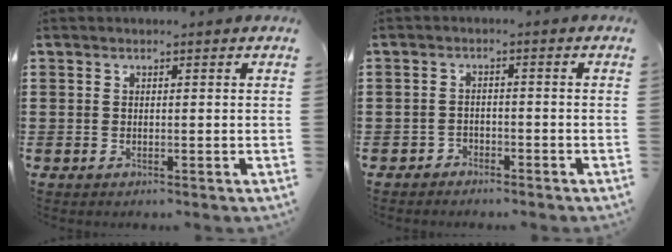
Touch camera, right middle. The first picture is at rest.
{"total": 2.0, "force": [-1.9, 0.7, -0.1], "torque": [-0.006, 0.002, -0.044]}